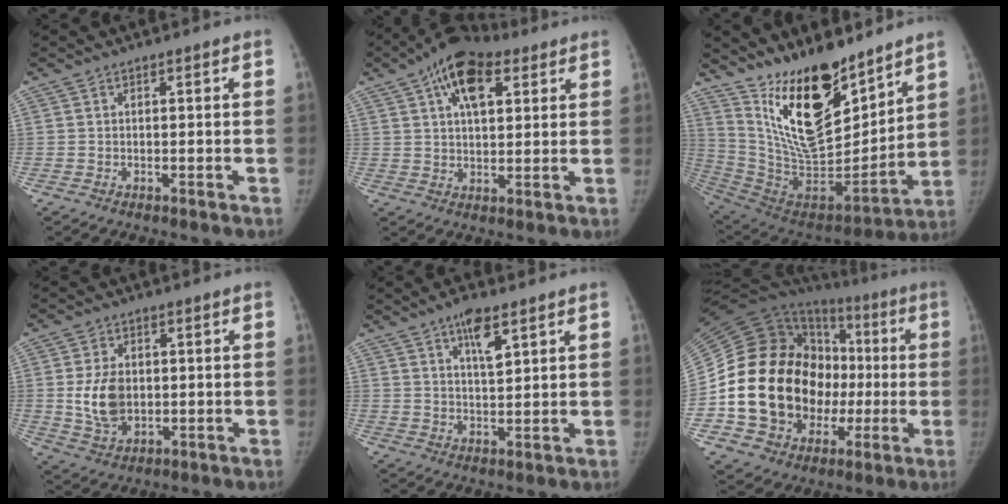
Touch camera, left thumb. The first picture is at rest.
{"total": 13.0, "force": [6.1, 6.7, 9.3], "torque": [-0.126, 0.003, 0.095]}
{"total": 23.5, "force": [15.3, 9.7, 15.0], "torque": [-0.205, -0.108, 0.281]}
{"total": 8.4, "force": [0.2, 5.8, 6.0], "torque": [-0.098, -0.006, 0.012]}
{"total": 6.2, "force": [3.5, 2.1, 4.7], "torque": [-0.069, -0.018, 0.058]}
{"total": 30.1, "force": [-1.8, 21.8, 20.6], "torque": [-0.318, 0.058, -0.020]}